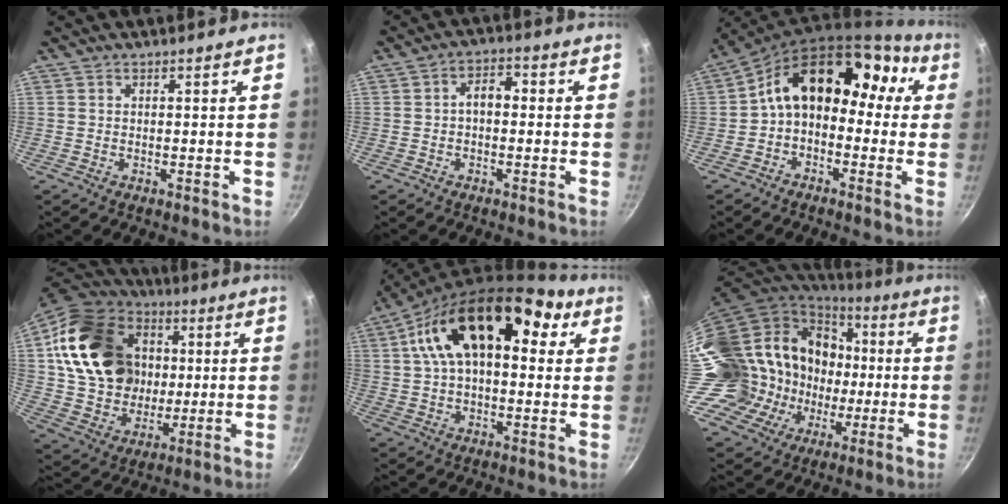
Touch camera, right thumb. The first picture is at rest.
{"total": 4.2, "force": [-0.3, 2.6, 3.2], "torque": [-0.036, 0.016, -0.011]}
{"total": 15.5, "force": [1.0, 11.2, 10.6], "torque": [-0.126, 0.066, -0.005]}
{"total": 25.7, "force": [4.5, 20.6, 14.7], "torque": [-0.237, 0.019, 0.094]}
{"total": 18.5, "force": [5.7, 10.8, 13.9], "torque": [-0.199, 0.015, 0.070]}
{"total": 23.2, "force": [0.9, 19.3, 12.8], "torque": [-0.202, 0.044, 0.044]}